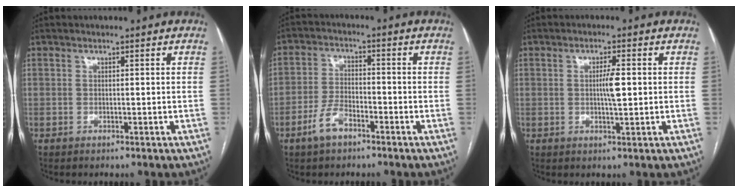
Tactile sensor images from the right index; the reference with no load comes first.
{"total": 5.3, "force": [-3.3, 2.6, 3.3], "torque": [-0.073, 0.004, -0.063]}
{"total": 3.5, "force": [0.2, 0.4, 3.4], "torque": [-0.060, -0.001, 0.003]}